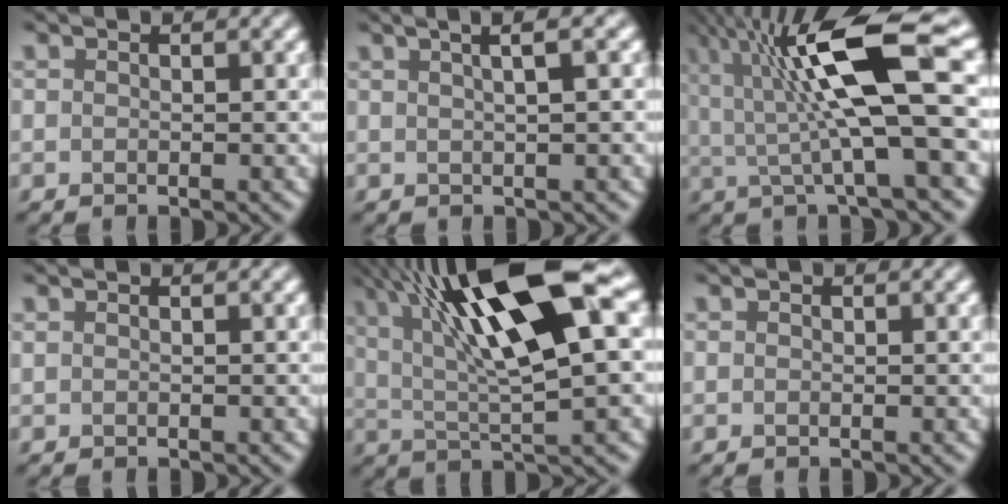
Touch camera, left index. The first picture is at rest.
{"total": 4.1, "force": [1.8, 1.5, 3.4], "torque": [-0.022, 0.021, -0.005]}
{"total": 11.4, "force": [2.1, 2.3, 11.0], "torque": [-0.194, 0.004, 0.036]}
{"total": 0.0}
{"total": 14.0, "force": [4.9, 3.1, 12.7], "torque": [-0.213, 0.015, 0.078]}
{"total": 0.0}